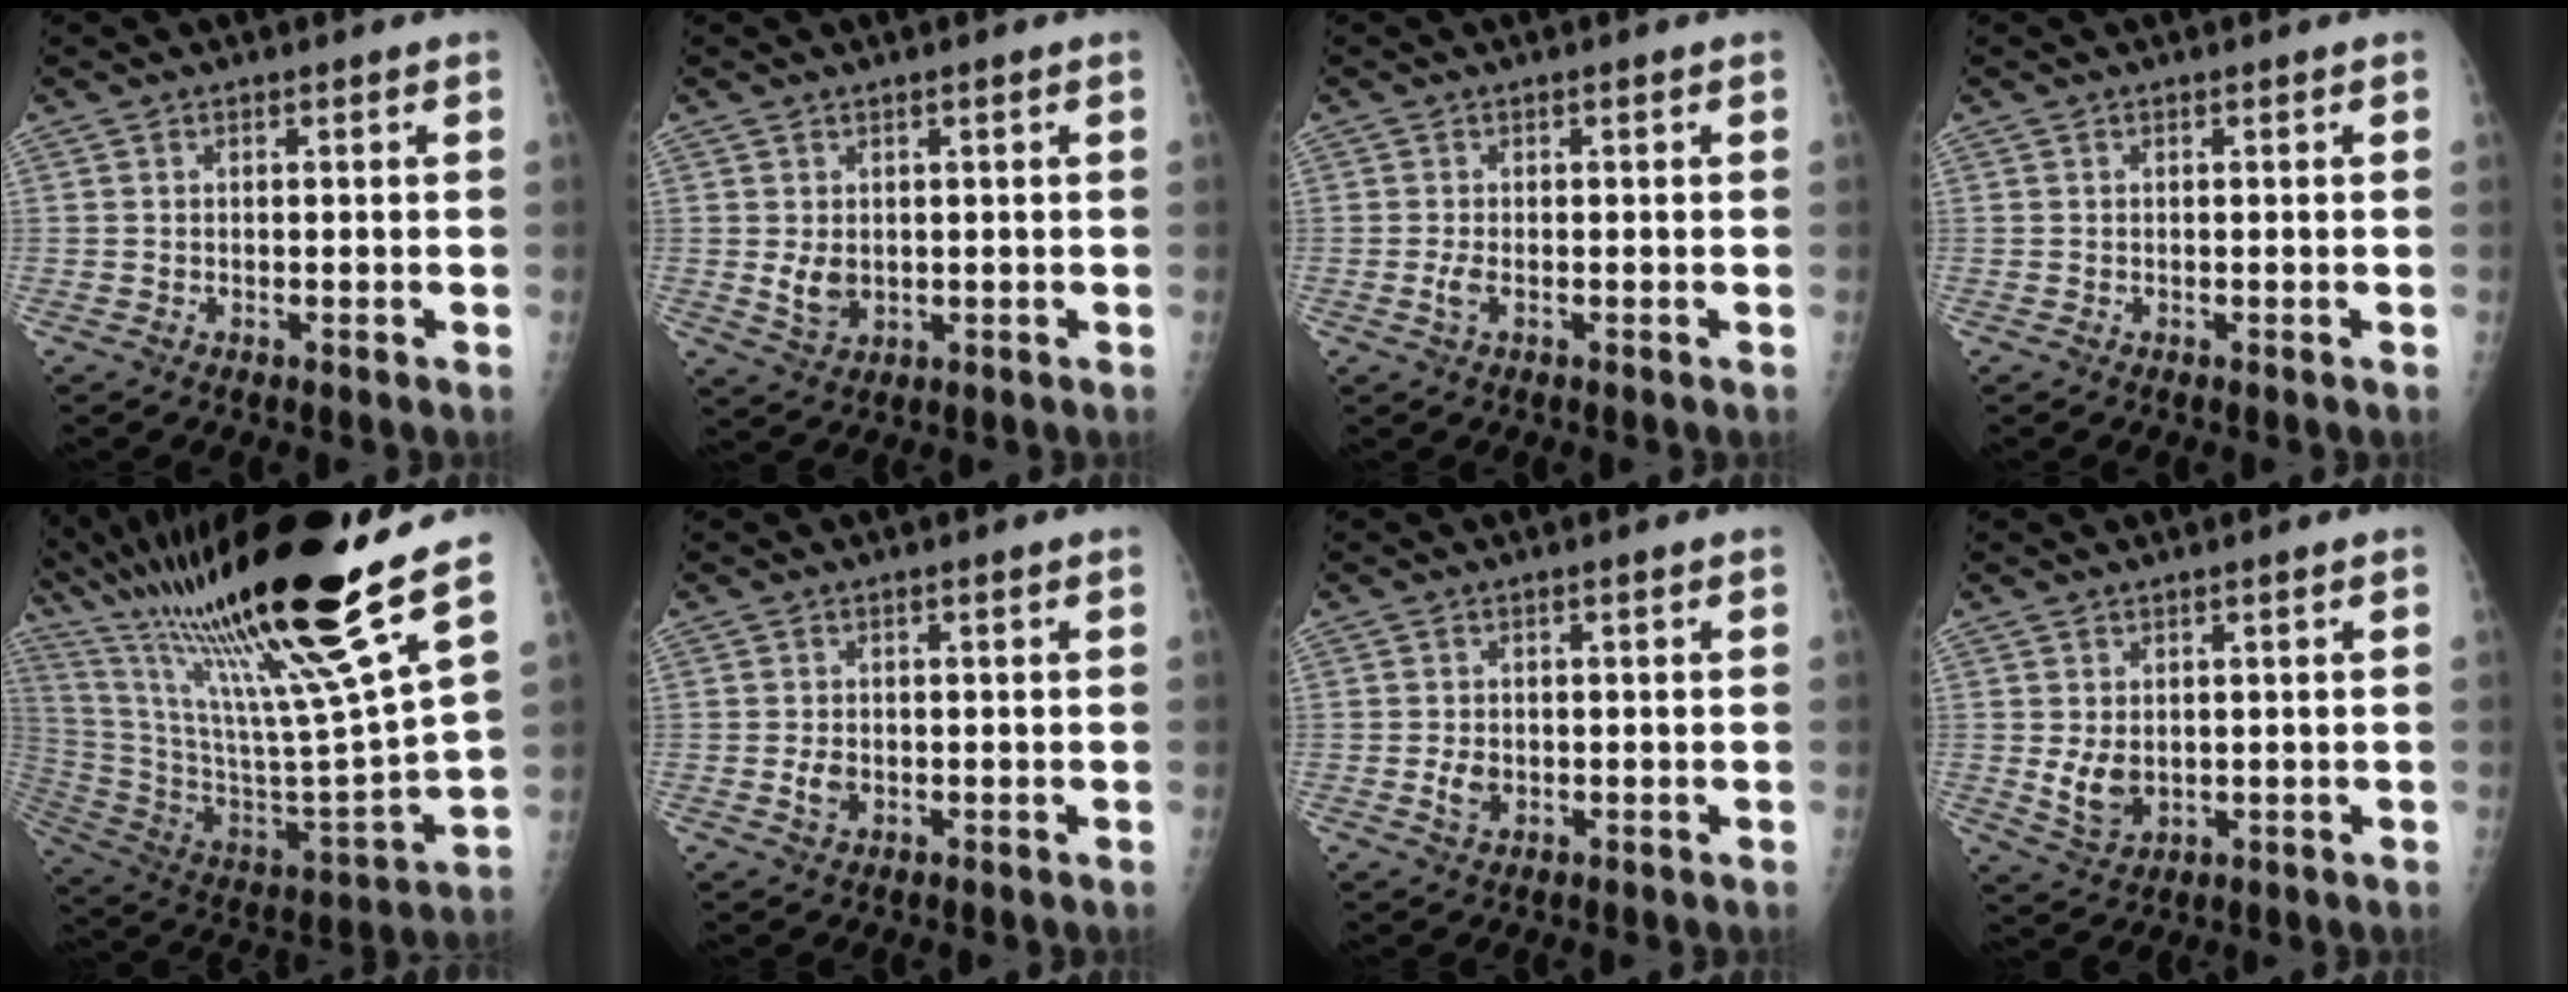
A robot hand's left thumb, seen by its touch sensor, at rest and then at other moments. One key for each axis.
{"total": 4.1, "fx": 0.4, "fy": 2.8, "fz": 3.0, "tx": -0.037, "ty": -0.011, "tz": 0.017}
{"total": 1.9, "fx": -0.2, "fy": 0.6, "fz": 1.8, "tx": -0.042, "ty": 0.000, "tz": -0.003}
{"total": 0.0}
{"total": 34.9, "fx": 23.5, "fy": 3.1, "fz": 25.6, "tx": -0.457, "ty": -0.101, "tz": 0.402}
{"total": 2.2, "fx": -0.4, "fy": 1.5, "fz": 1.6, "tx": -0.026, "ty": 0.001, "tz": -0.006}
{"total": 2.5, "fx": -0.4, "fy": 1.8, "fz": 1.7, "tx": -0.027, "ty": 0.001, "tz": -0.006}
{"total": 5.1, "fx": 0.4, "fy": 3.4, "fz": 3.8, "tx": -0.054, "ty": -0.012, "tz": 0.021}